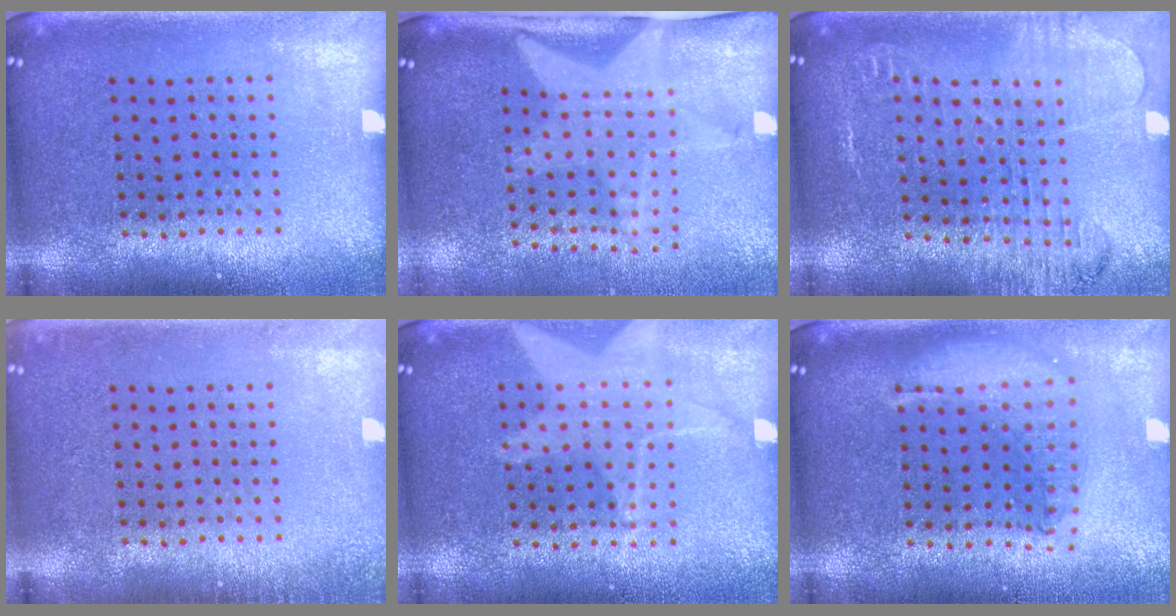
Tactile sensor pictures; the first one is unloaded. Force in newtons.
{"total": 2.1, "press": 1.5, "slide": 1.4}
{"total": 1.8, "press": 1.8, "slide": 0.4}
{"total": 1.1, "press": 1.0, "slide": 0.2}
{"total": 1.5, "press": 1.4, "slide": 0.5}
{"total": 1.8, "press": 1.5, "slide": 1.0}